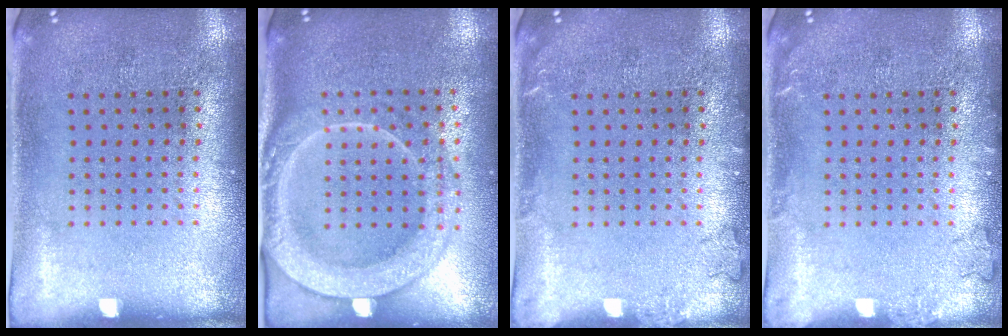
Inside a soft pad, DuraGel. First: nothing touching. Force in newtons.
{"total": 2.3, "press": 2.2, "slide": 0.9}
{"total": 1.1, "press": 1.0, "slide": 0.3}
{"total": 1.1, "press": 1.0, "slide": 0.3}